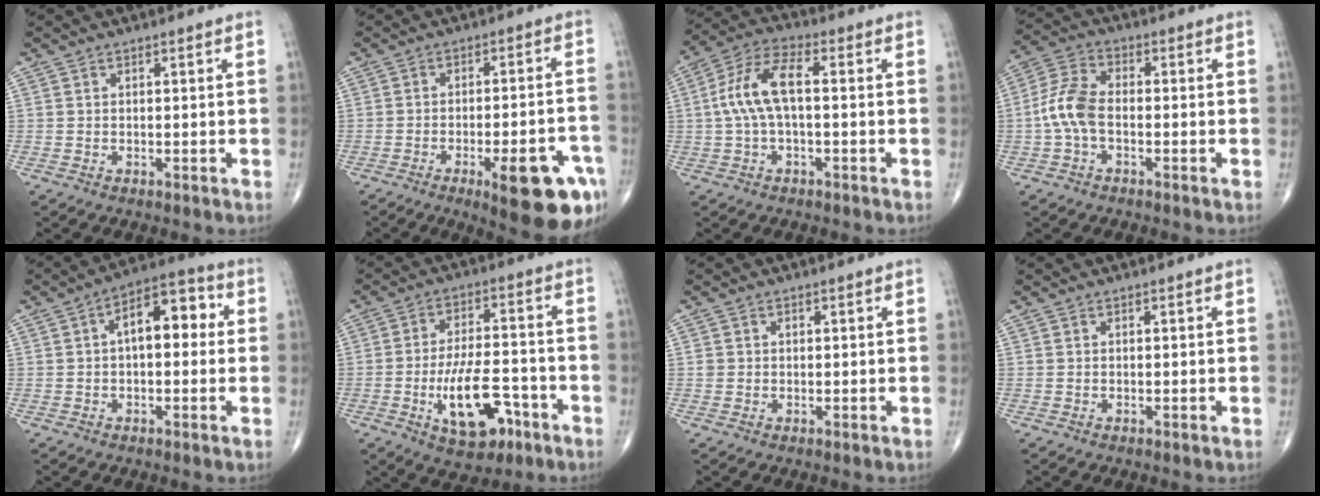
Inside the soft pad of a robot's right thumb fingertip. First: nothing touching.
{"total": 16.3, "force": [-7.6, 4.5, 13.7], "torque": [-0.134, 0.029, -0.091]}
{"total": 9.8, "force": [0.2, 4.1, 8.9], "torque": [-0.197, 0.034, 0.000]}
{"total": 7.8, "force": [-1.4, 4.4, 6.3], "torque": [-0.140, 0.025, -0.036]}
{"total": 10.2, "force": [1.3, 5.3, 8.6], "torque": [-0.105, 0.033, 0.008]}
{"total": 13.1, "force": [-5.3, 6.2, 10.2], "torque": [-0.157, 0.027, -0.080]}
{"total": 1.0, "force": [0.2, 0.9, 0.4], "torque": [-0.001, 0.001, 0.004]}
{"total": 0.0}